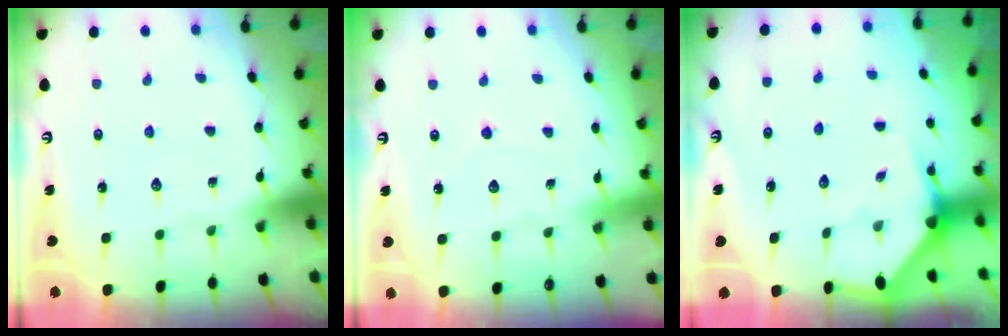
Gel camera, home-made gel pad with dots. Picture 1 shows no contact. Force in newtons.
{"total": 3.5, "press": 3.5, "slide": 0.4}
{"total": 2.9, "press": 2.9, "slide": 0.2}